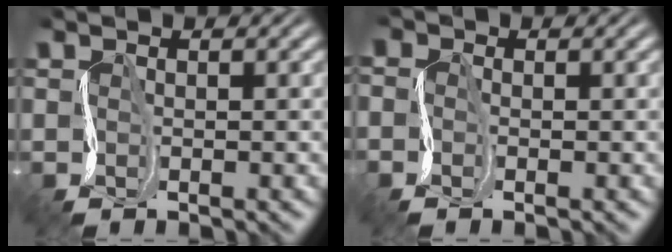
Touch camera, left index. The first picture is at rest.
{"total": 2.6, "force": [0.0, 2.1, 1.4], "torque": [-0.025, 0.010, -0.026]}